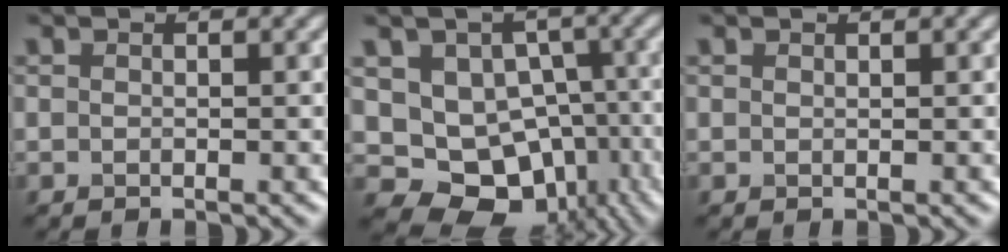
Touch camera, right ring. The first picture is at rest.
{"total": 9.9, "force": [-2.1, 8.1, 5.2], "torque": [-0.072, -0.014, -0.025]}
{"total": 0.0}